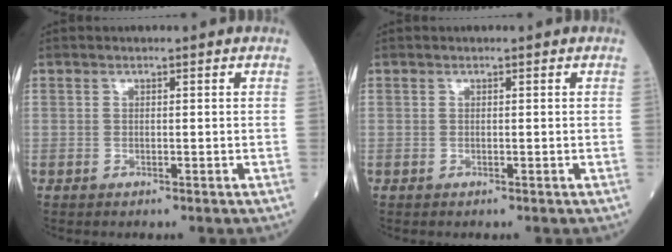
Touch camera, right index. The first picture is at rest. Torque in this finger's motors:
{"motor_torque": [0.01, 0.01, 0.00, -0.01]}